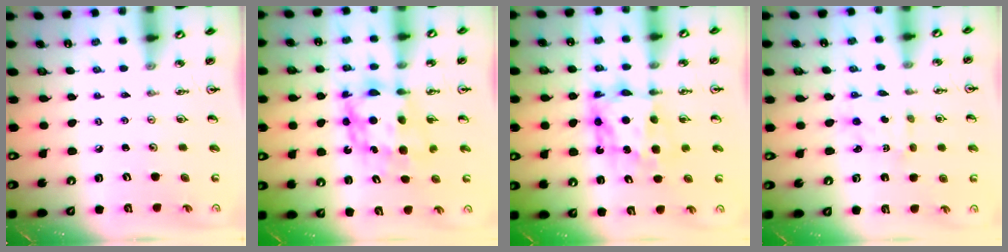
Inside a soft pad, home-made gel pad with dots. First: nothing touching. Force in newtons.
{"total": 6.9, "press": 6.9, "slide": 0.6}
{"total": 7.2, "press": 7.1, "slide": 0.7}
{"total": 2.2, "press": 2.1, "slide": 0.7}